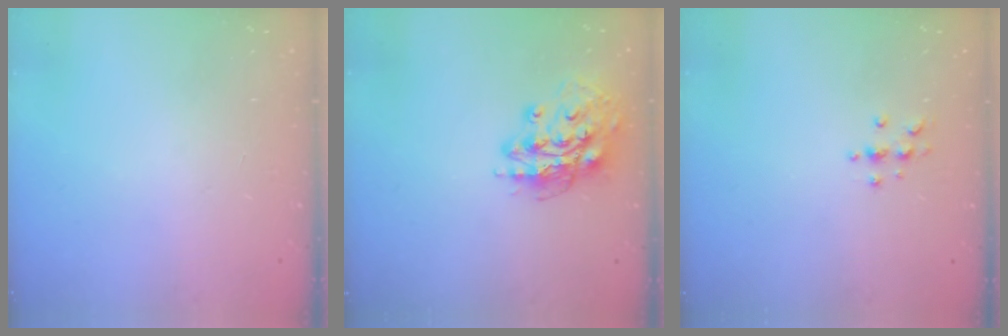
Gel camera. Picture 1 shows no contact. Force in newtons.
{"total": 14.9, "press": 14.8, "slide": 1.5}
{"total": 3.3, "press": 3.3, "slide": 0.4}